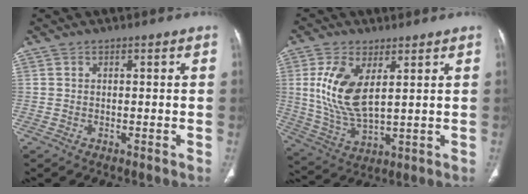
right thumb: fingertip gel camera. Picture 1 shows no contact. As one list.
[{"total": 11.9, "force": [3.4, 5.6, 9.9], "torque": [-0.203, -0.018, 0.077]}]